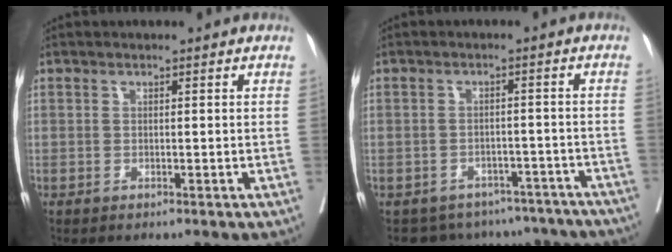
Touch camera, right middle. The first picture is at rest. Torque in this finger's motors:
{"motor_torque": [0.89, -1.25, 0.11, 0.03]}